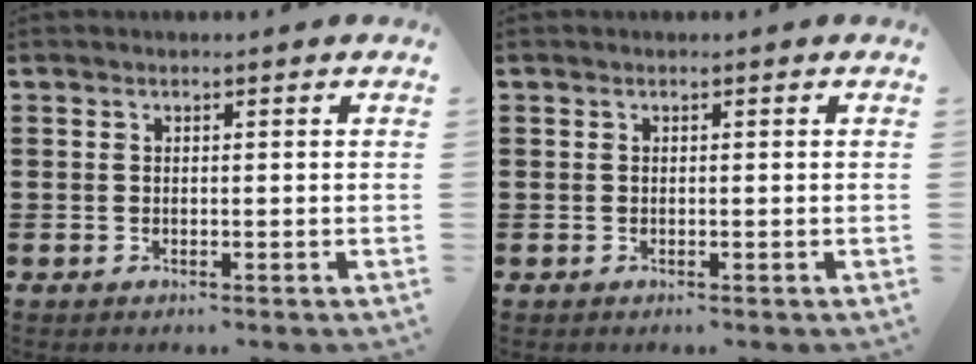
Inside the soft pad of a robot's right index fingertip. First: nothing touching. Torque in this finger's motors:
{"motor_torque": [0.00, 0.00, 0.00, 0.00]}